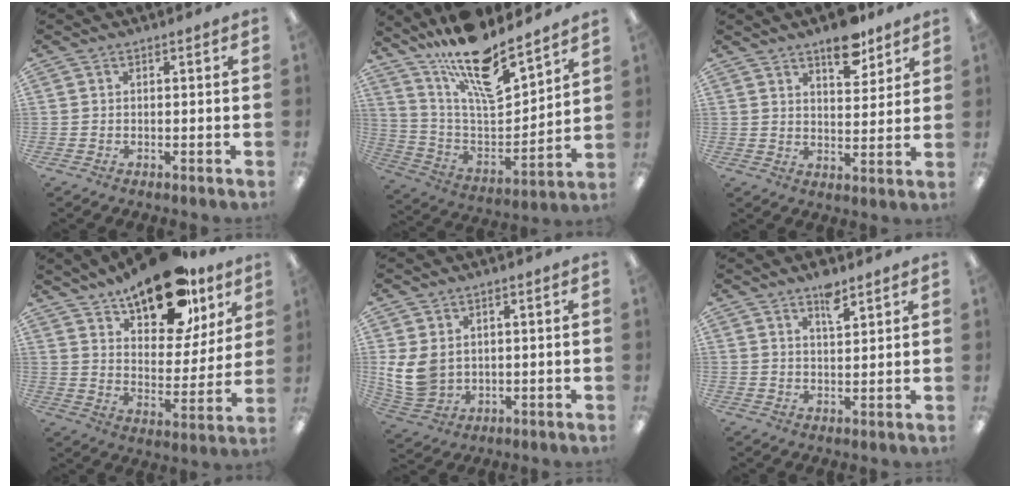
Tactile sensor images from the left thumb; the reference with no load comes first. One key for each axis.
{"total": 18.0, "fx": 14.3, "fy": 5.0, "fz": 9.8, "tx": -0.181, "ty": -0.103, "tz": 0.248}
{"total": 8.8, "fx": 6.6, "fy": 3.6, "fz": 4.6, "tx": -0.051, "ty": -0.041, "tz": 0.109}
{"total": 21.7, "fx": 15.8, "fy": 9.3, "fz": 11.7, "tx": -0.177, "ty": -0.090, "tz": 0.267}
{"total": 8.5, "fx": 1.6, "fy": 6.6, "fz": 5.0, "tx": -0.120, "ty": -0.001, "tz": 0.034}
{"total": 5.1, "fx": 3.7, "fy": 1.6, "fz": 3.1, "tx": -0.044, "ty": -0.017, "tz": 0.062}